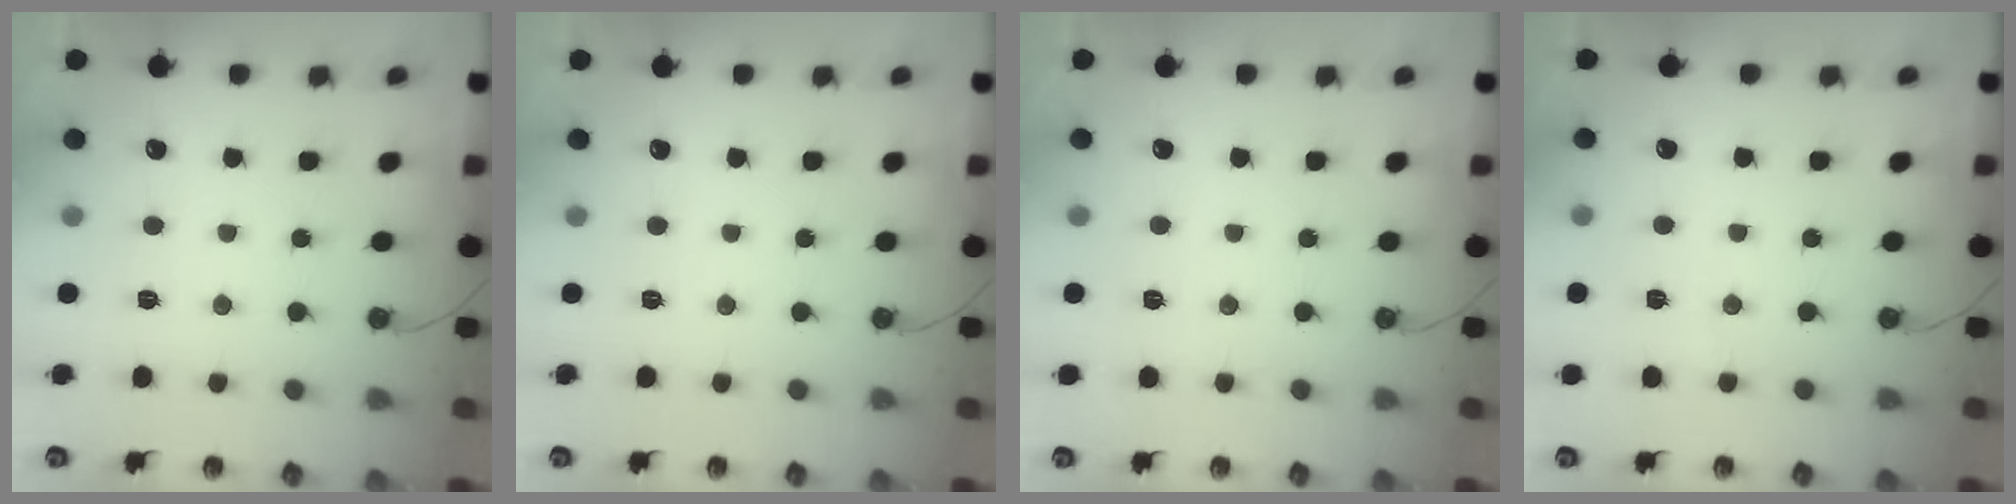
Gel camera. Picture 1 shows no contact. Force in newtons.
{"total": 0.0}
{"total": 2.5, "press": 1.1, "slide": 2.2}
{"total": 3.3, "press": 1.9, "slide": 2.7}